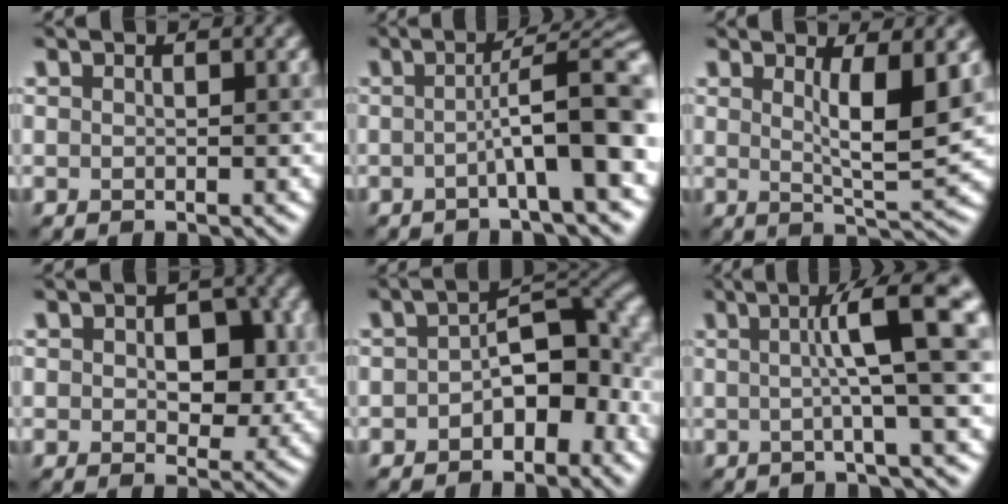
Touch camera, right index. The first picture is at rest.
{"total": 7.7, "force": [-1.3, 1.2, 7.5], "torque": [-0.098, 0.024, -0.032]}
{"total": 4.7, "force": [1.5, 0.9, 4.4], "torque": [-0.064, -0.006, 0.028]}
{"total": 4.6, "force": [0.5, 2.9, 3.5], "torque": [-0.045, 0.002, 0.010]}
{"total": 6.2, "force": [-1.5, 3.5, 4.9], "torque": [-0.057, 0.017, -0.035]}
{"total": 7.4, "force": [1.2, 0.6, 7.2], "torque": [-0.102, 0.020, 0.017]}